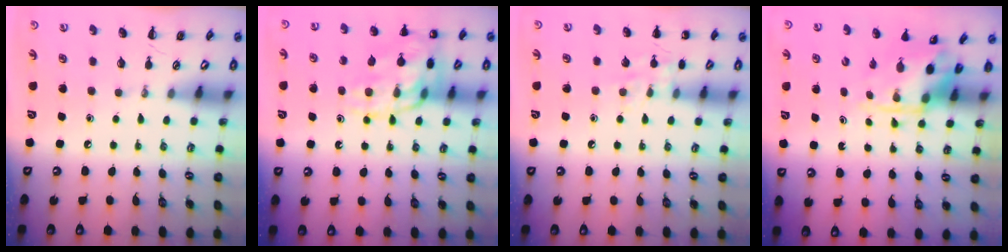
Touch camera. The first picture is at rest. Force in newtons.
{"total": 17.7, "press": 17.6, "slide": 1.9}
{"total": 8.1, "press": 7.9, "slide": 1.4}
{"total": 4.0, "press": 3.8, "slide": 1.0}